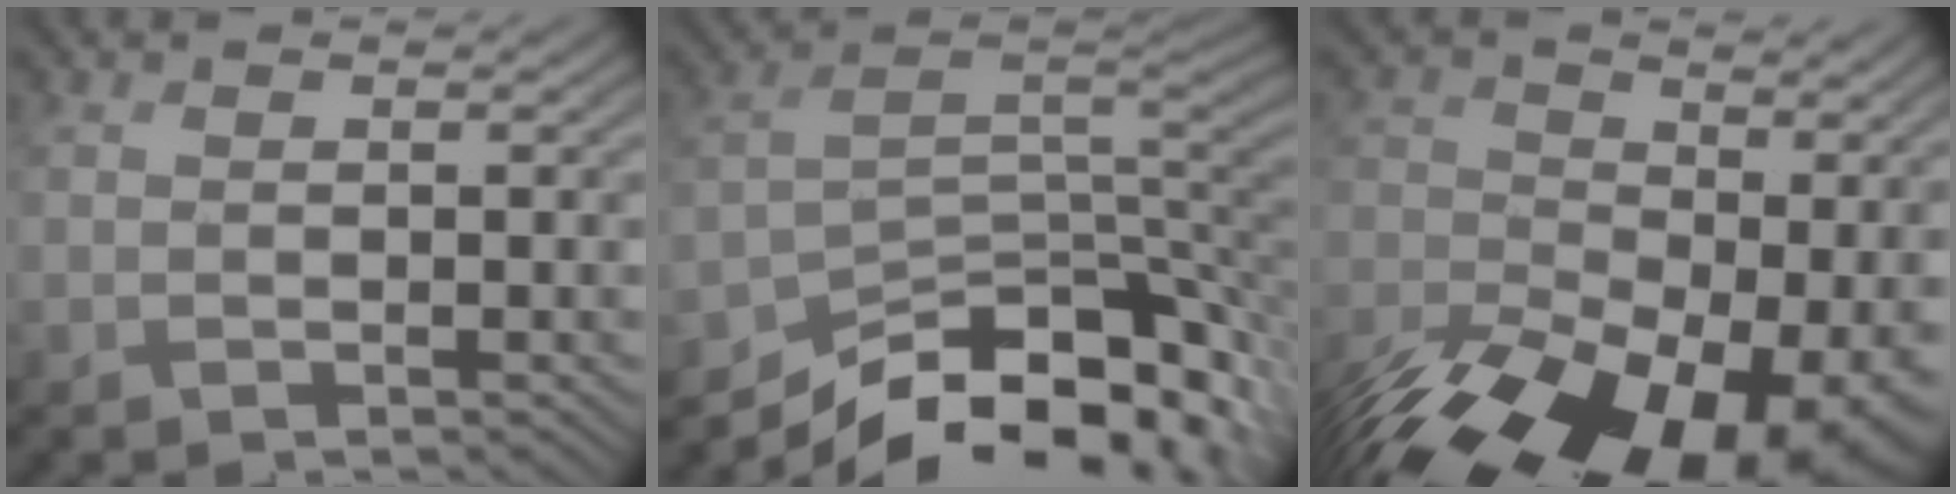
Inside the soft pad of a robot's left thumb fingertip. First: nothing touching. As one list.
[{"total": 13.9, "force": [-9.8, 5.6, 8.2], "torque": [-0.166, -0.008, -0.160]}, {"total": 19.9, "force": [-10.2, 11.0, 13.0], "torque": [-0.280, -0.048, -0.149]}]